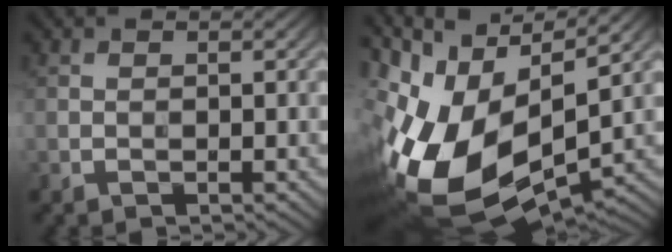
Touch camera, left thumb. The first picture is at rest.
{"total": 18.1, "force": [-2.6, 8.7, 15.7], "torque": [-0.318, -0.023, -0.032]}